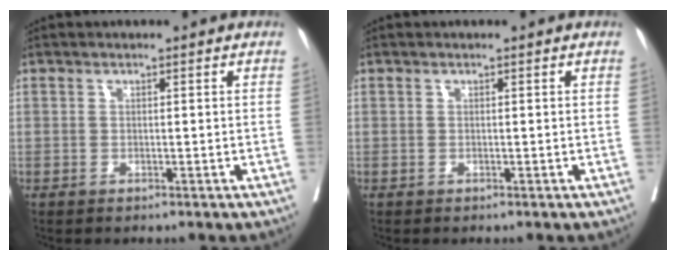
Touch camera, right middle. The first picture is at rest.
{"total": 0.0}